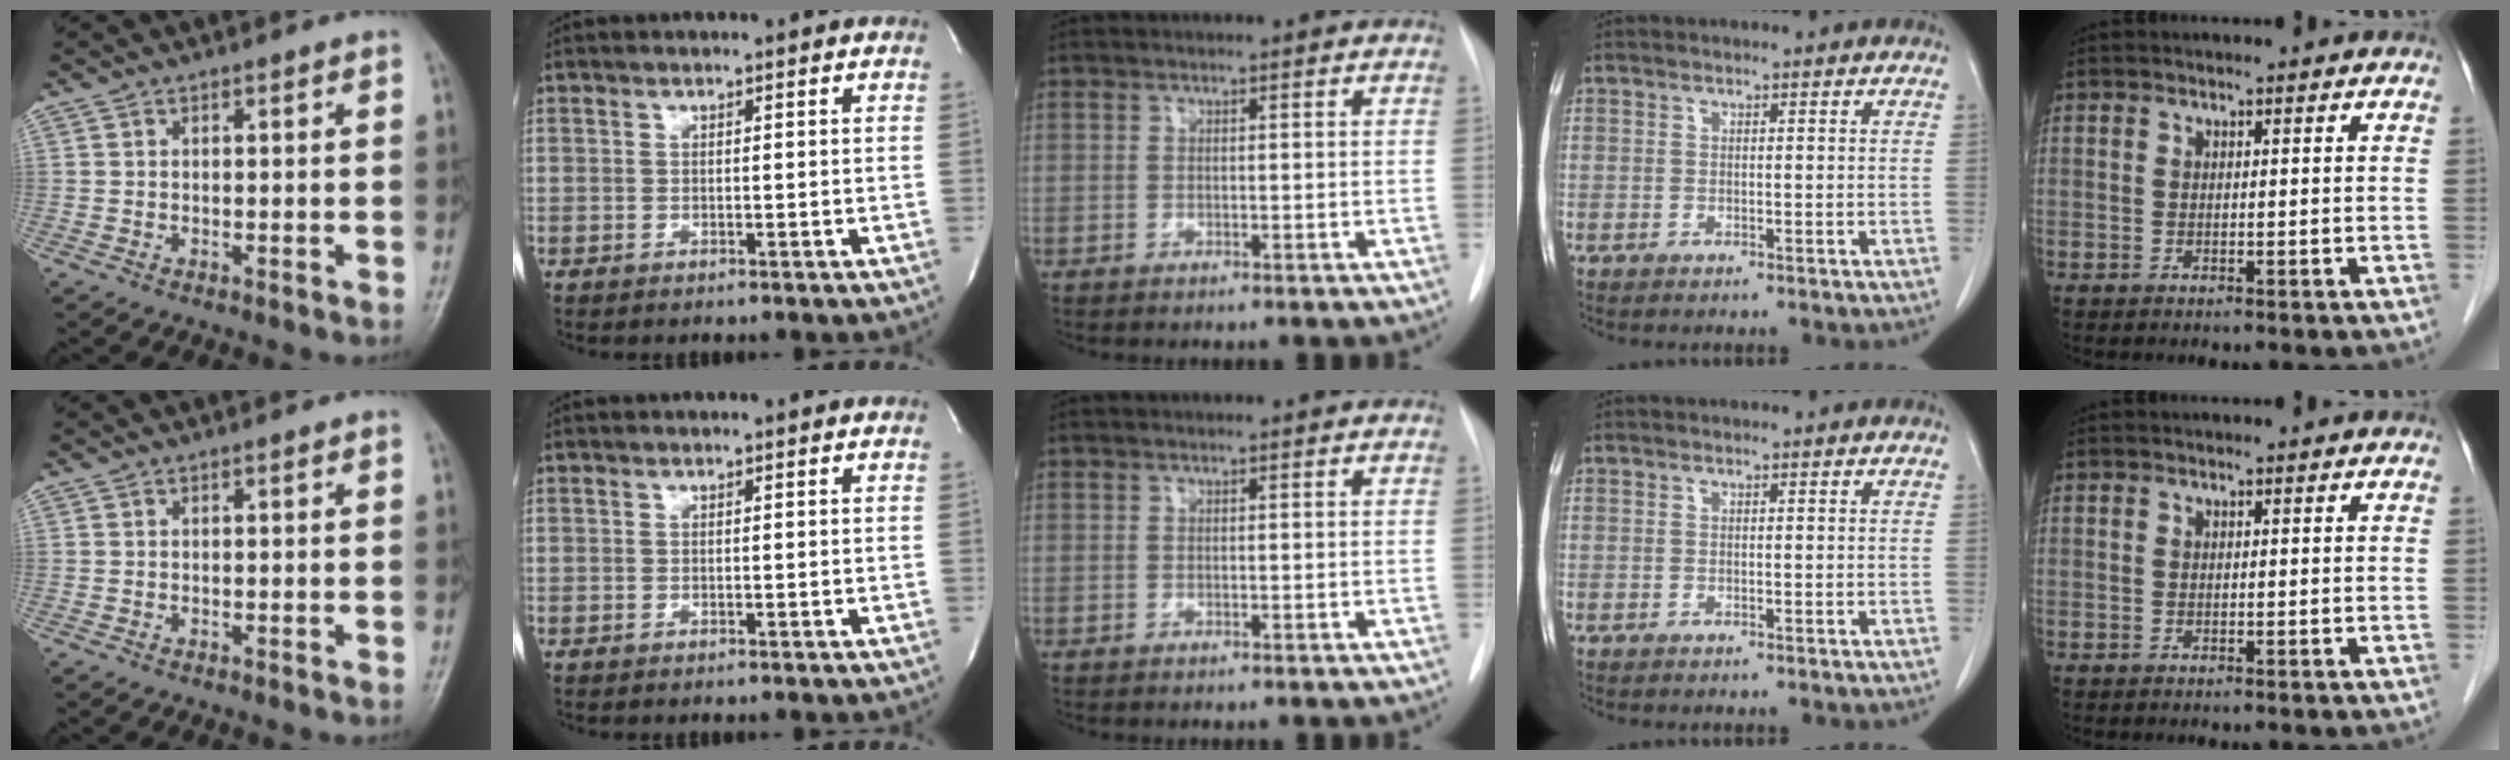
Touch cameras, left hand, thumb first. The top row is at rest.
{}